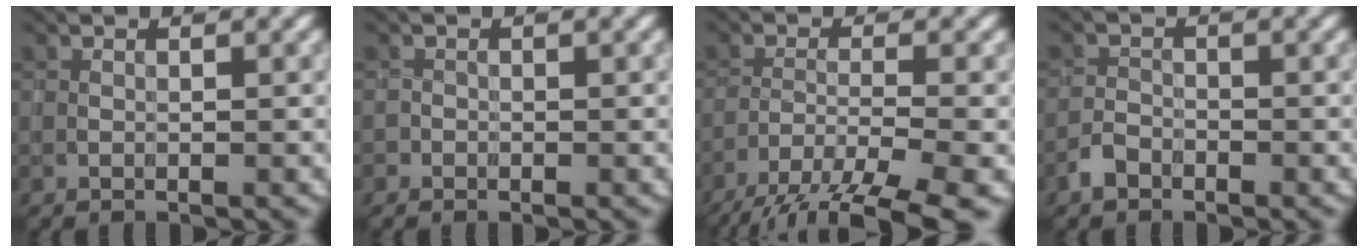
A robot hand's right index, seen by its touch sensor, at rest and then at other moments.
{"total": 0.6, "force": [-0.3, 0.3, -0.3], "torque": [0.008, 0.002, -0.005]}
{"total": 9.5, "force": [-7.3, 1.9, 5.7], "torque": [-0.088, -0.017, -0.113]}
{"total": 1.5, "force": [-1.3, 0.8, 0.2], "torque": [0.000, 0.007, -0.027]}